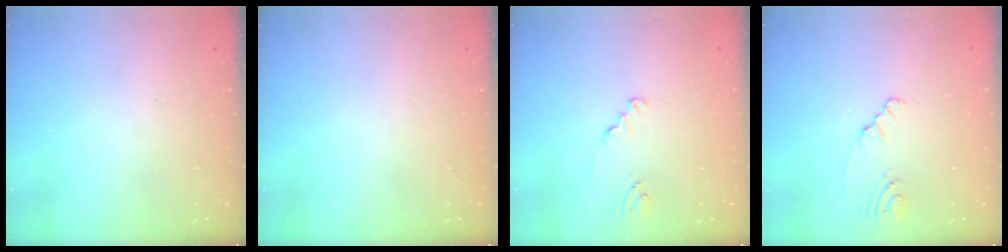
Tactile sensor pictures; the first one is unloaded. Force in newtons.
{"total": 0.0}
{"total": 1.4, "press": 1.4, "slide": 0.1}
{"total": 1.6, "press": 1.6, "slide": 0.3}